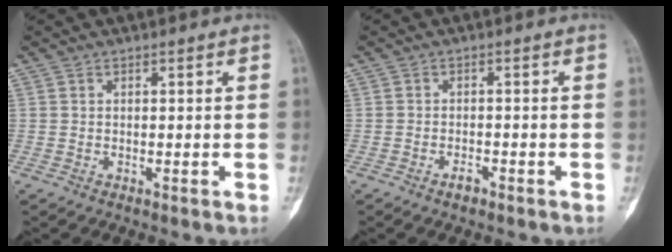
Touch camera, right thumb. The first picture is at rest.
{"total": 1.5, "force": [-1.1, 0.7, 0.8], "torque": [-0.016, 0.006, -0.019]}